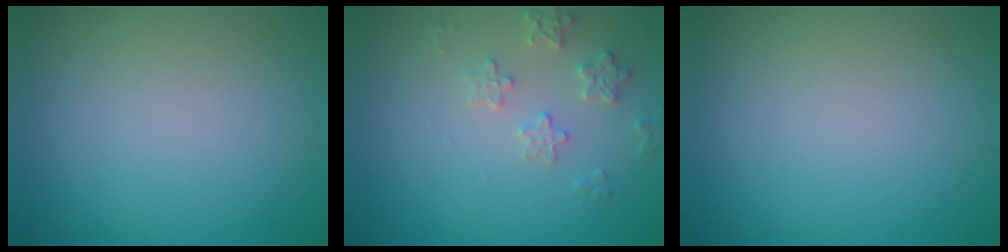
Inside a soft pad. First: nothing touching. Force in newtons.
{"total": 2.2, "press": 2.1, "slide": 0.4}
{"total": 0.0}